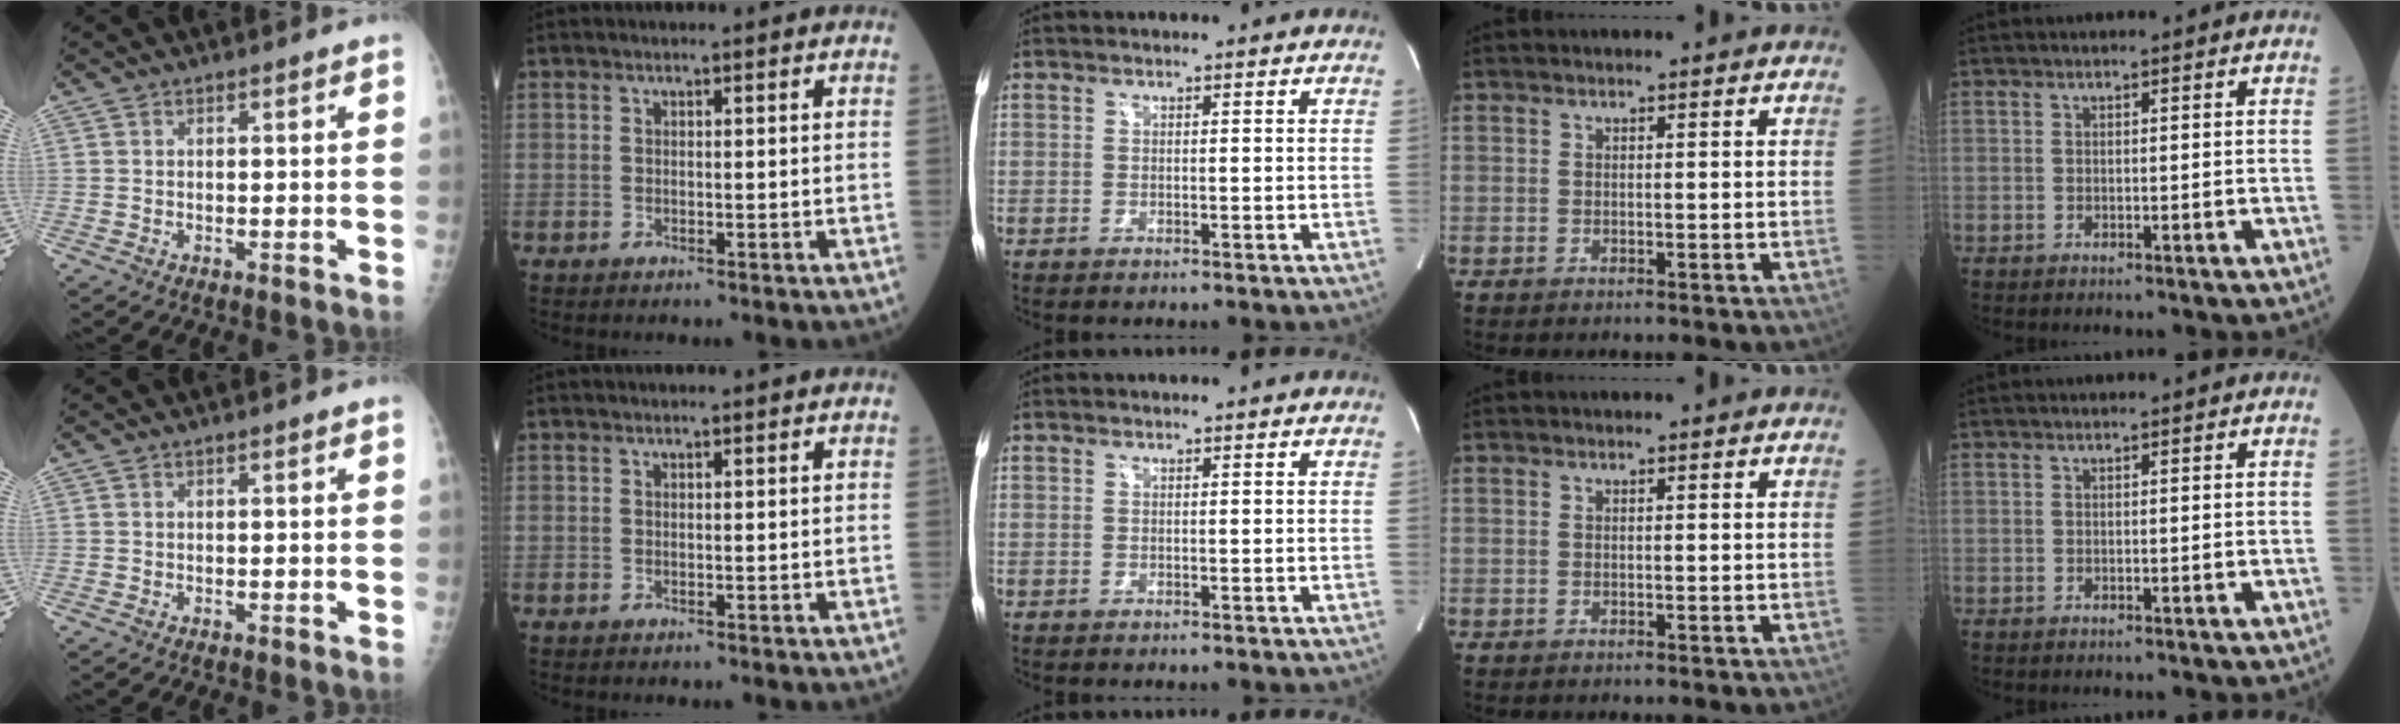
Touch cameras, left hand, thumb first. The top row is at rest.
{}